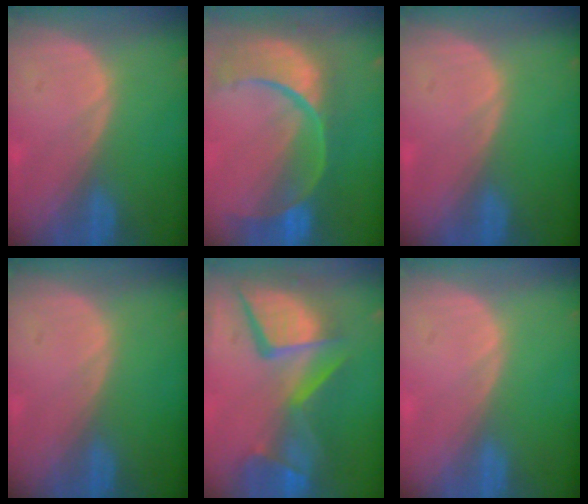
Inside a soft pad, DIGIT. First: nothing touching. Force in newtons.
{"total": 13.3, "press": 10.7, "slide": 7.9}
{"total": 0.0}
{"total": 0.0}
{"total": 13.7, "press": 11.2, "slide": 7.9}
{"total": 0.0}